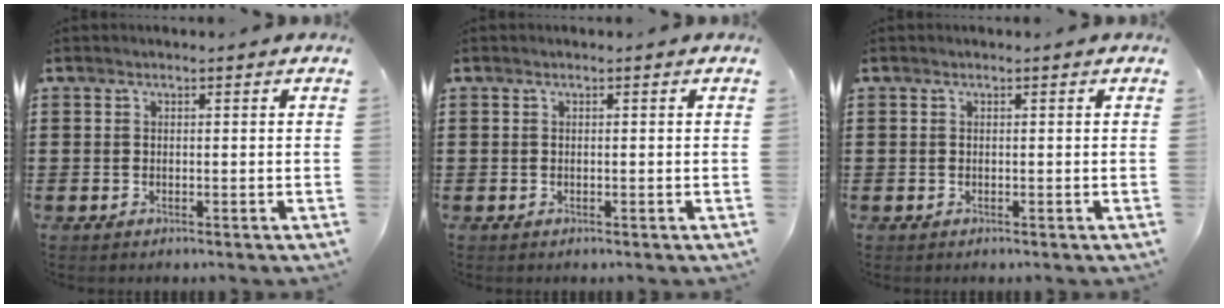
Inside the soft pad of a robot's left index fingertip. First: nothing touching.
{"total": 0.0}
{"total": 0.0}